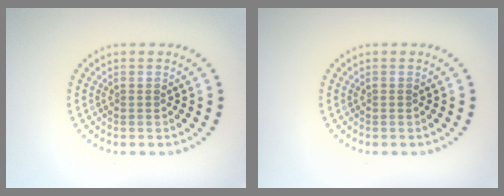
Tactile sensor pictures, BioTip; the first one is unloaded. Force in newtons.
{"total": 0.0}